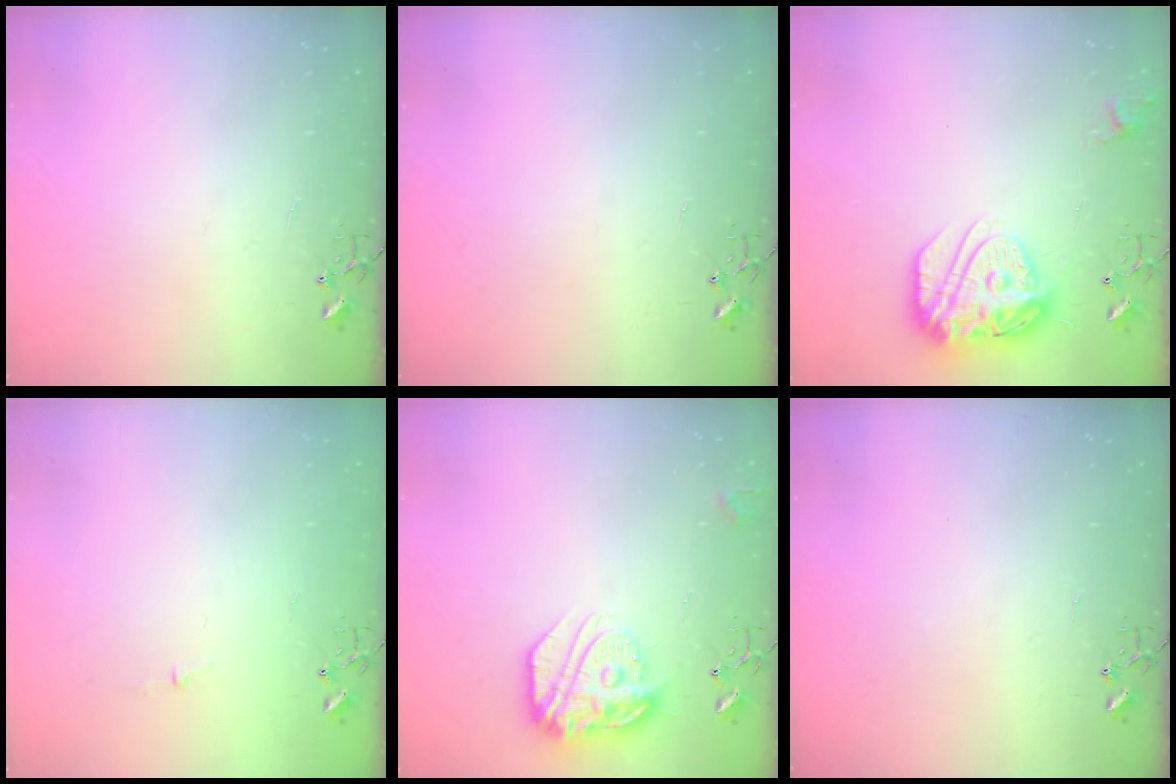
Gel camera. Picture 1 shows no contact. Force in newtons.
{"total": 0.0}
{"total": 16.5, "press": 16.5, "slide": 1.6}
{"total": 2.7, "press": 2.7, "slide": 0.3}
{"total": 18.7, "press": 18.6, "slide": 1.6}
{"total": 0.0}